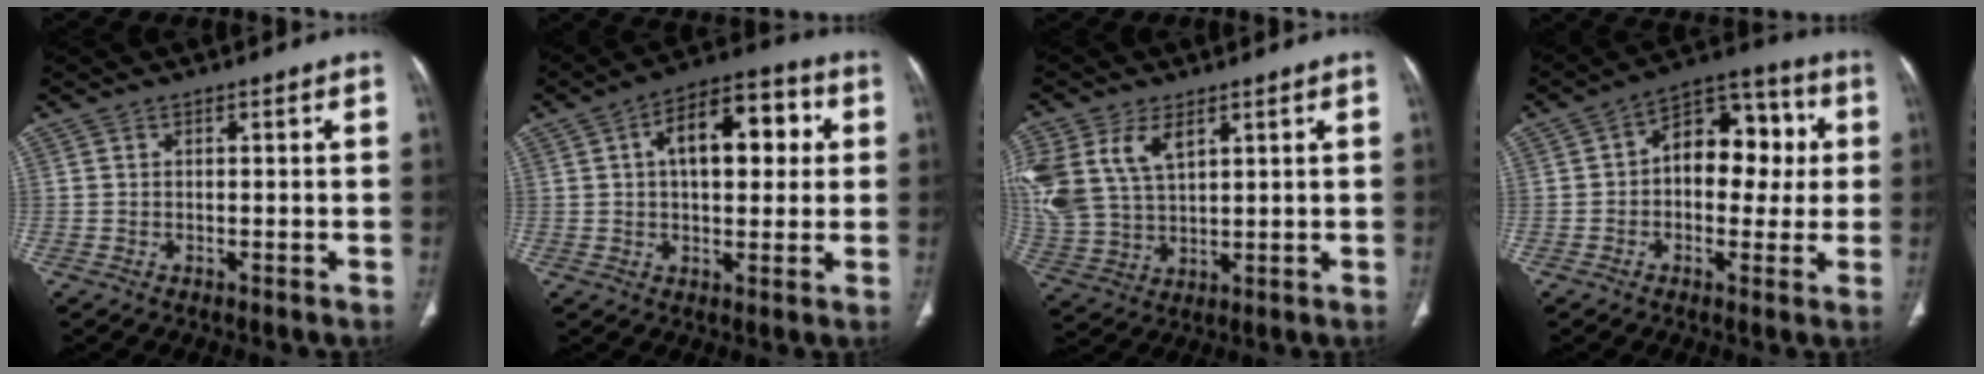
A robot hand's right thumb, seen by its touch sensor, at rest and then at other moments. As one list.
[{"total": 13.8, "force": [3.0, 7.3, 11.3], "torque": [-0.139, 0.025, 0.040]}, {"total": 15.4, "force": [6.3, 9.5, 10.3], "torque": [-0.241, -0.005, 0.132]}, {"total": 13.7, "force": [1.3, 9.0, 10.3], "torque": [-0.094, 0.036, 0.010]}]